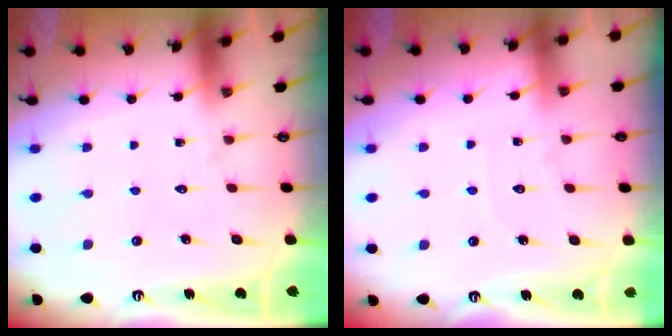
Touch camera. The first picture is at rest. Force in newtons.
{"total": 3.3, "press": 3.3, "slide": 0.3}